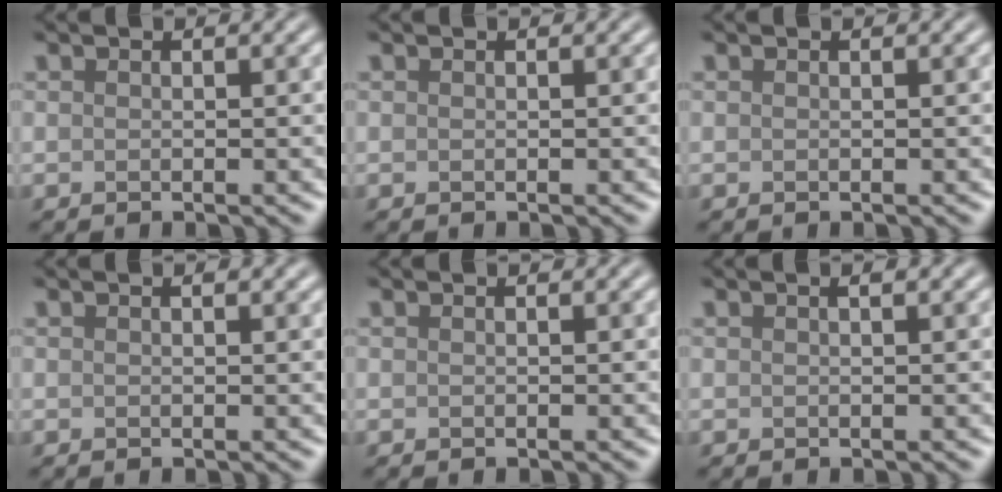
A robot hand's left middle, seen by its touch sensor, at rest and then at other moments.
{"total": 0.0}
{"total": 0.0}
{"total": 0.6, "force": [0.4, 0.1, 0.5], "torque": [-0.005, 0.001, 0.006]}
{"total": 0.0}
{"total": 0.6, "force": [0.3, 0.1, 0.5], "torque": [-0.008, 0.003, 0.005]}